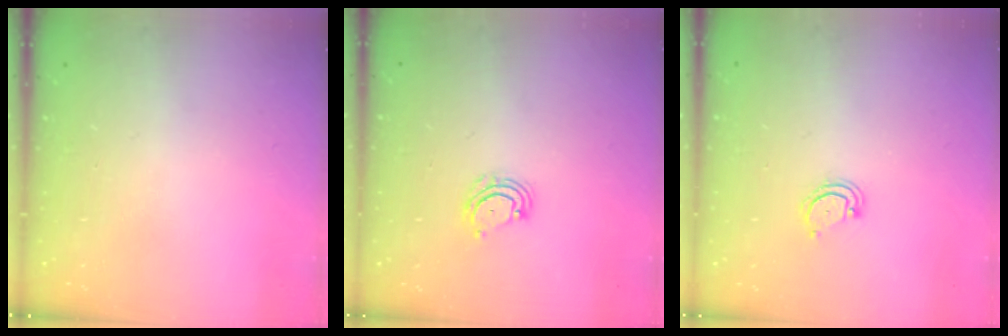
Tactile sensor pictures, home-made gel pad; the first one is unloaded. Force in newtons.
{"total": 5.6, "press": 5.5, "slide": 0.5}
{"total": 2.5, "press": 2.5, "slide": 0.2}